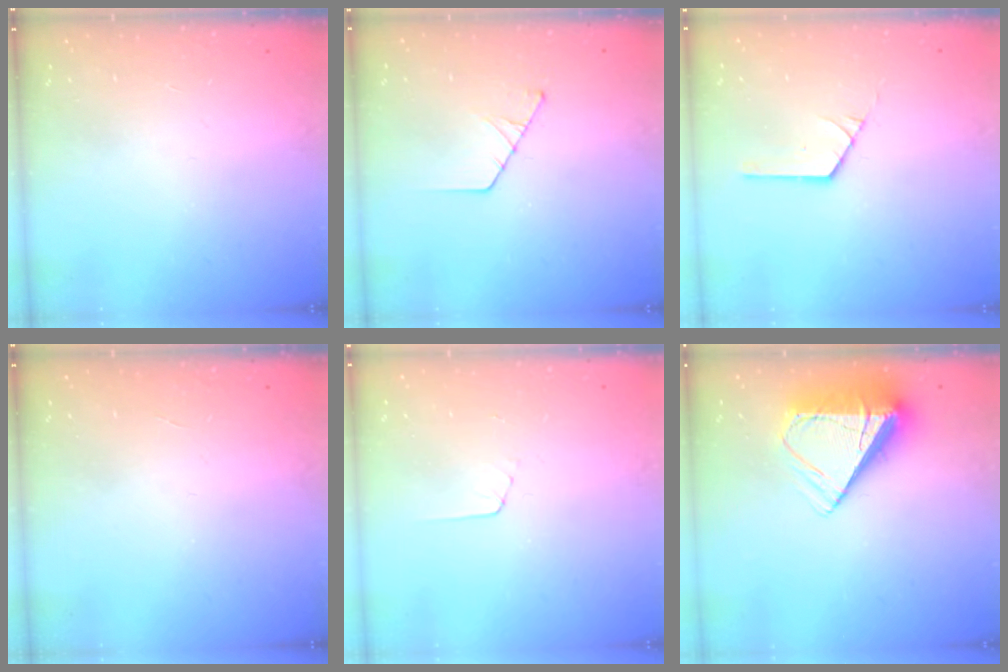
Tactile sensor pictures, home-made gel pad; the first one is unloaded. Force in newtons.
{"total": 3.2, "press": 3.2, "slide": 0.2}
{"total": 1.8, "press": 1.8, "slide": 0.0}
{"total": 0.0}
{"total": 2.7, "press": 2.7, "slide": 0.2}
{"total": 9.8, "press": 9.7, "slide": 1.4}